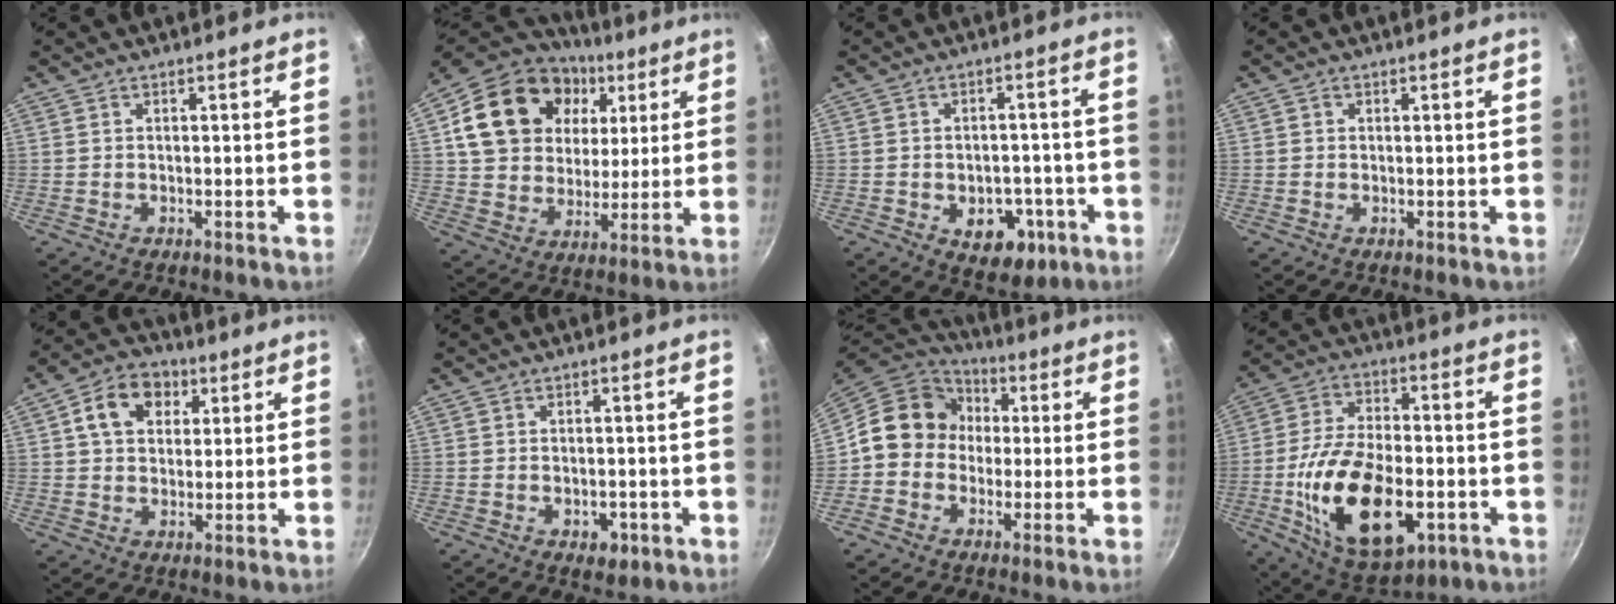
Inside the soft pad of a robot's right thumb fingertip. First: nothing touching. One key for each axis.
{"total": 22.7, "fx": 7.4, "fy": 17.4, "fz": 12.5, "tx": -0.209, "ty": 0.006, "tz": 0.127}
{"total": 9.6, "fx": -3.3, "fy": 6.5, "fz": 6.2, "tx": -0.048, "ty": 0.011, "tz": -0.034}
{"total": 0.7, "fx": 0.2, "fy": 0.7, "fz": 0.2, "tx": -0.001, "ty": 0.002, "tz": 0.001}
{"total": 10.4, "fx": 3.5, "fy": 7.8, "fz": 5.8, "tx": -0.073, "ty": 0.005, "tz": 0.045}
{"total": 3.7, "fx": -1.3, "fy": 2.4, "fz": 2.4, "tx": -0.022, "ty": 0.006, "tz": -0.011}
{"total": 12.5, "fx": 0.6, "fy": 11.2, "fz": 5.4, "tx": -0.047, "ty": 0.030, "tz": -0.010}
{"total": 21.9, "fx": -5.6, "fy": 11.9, "fz": 17.5, "tx": -0.301, "ty": 0.019, "tz": -0.086}